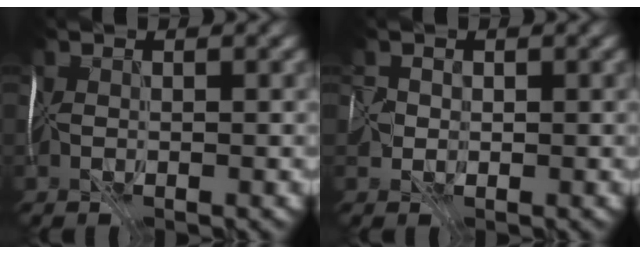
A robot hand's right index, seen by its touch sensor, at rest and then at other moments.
{"total": 1.0, "force": [0.2, 0.6, -0.7], "torque": [0.033, 0.012, 0.001]}